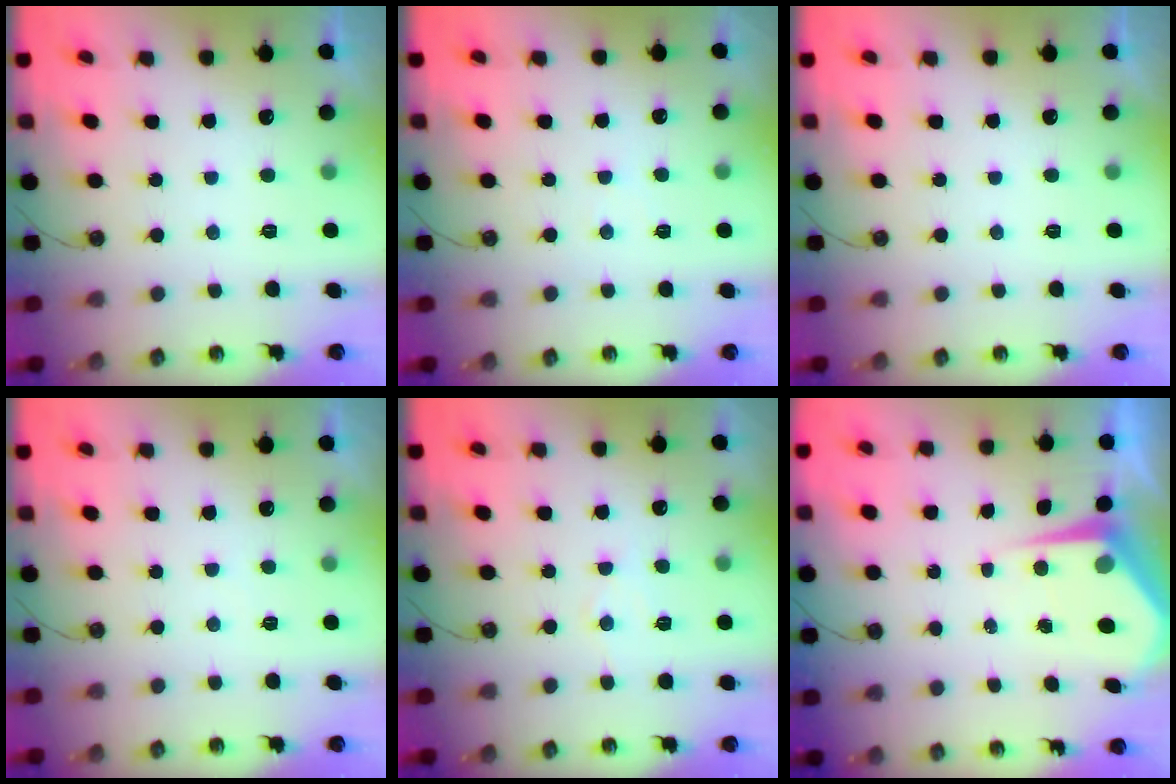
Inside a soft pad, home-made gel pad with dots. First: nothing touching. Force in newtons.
{"total": 2.7, "press": 2.6, "slide": 0.5}
{"total": 0.0}
{"total": 2.4, "press": 2.3, "slide": 0.5}
{"total": 5.4, "press": 5.4, "slide": 0.6}
{"total": 5.9, "press": 5.9, "slide": 0.6}